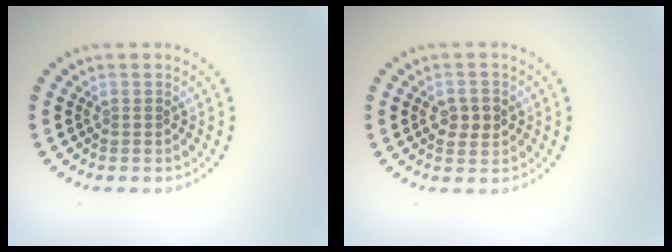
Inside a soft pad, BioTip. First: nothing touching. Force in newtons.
{"total": 2.2, "press": 2.2, "slide": 0.1}